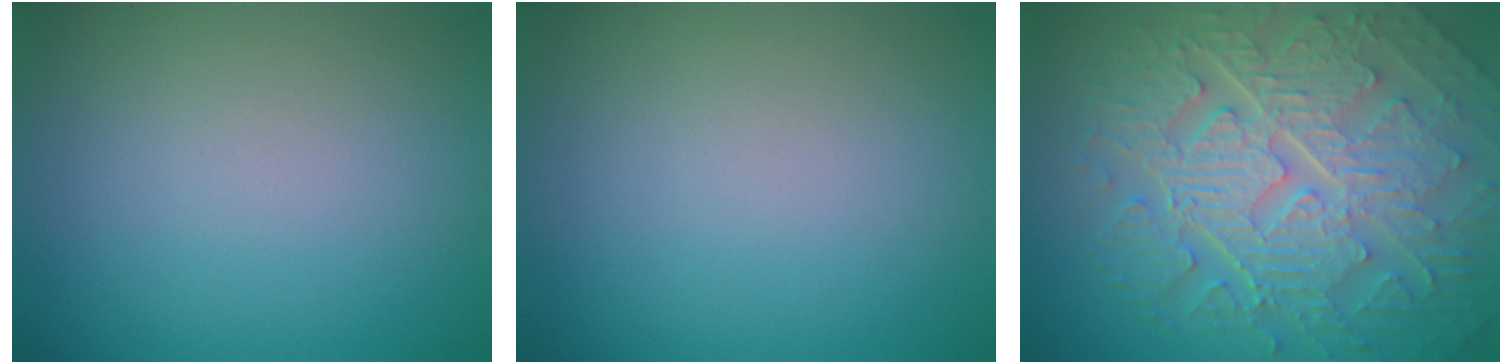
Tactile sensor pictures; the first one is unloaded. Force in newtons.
{"total": 0.0}
{"total": 10.3, "press": 7.0, "slide": 7.5}